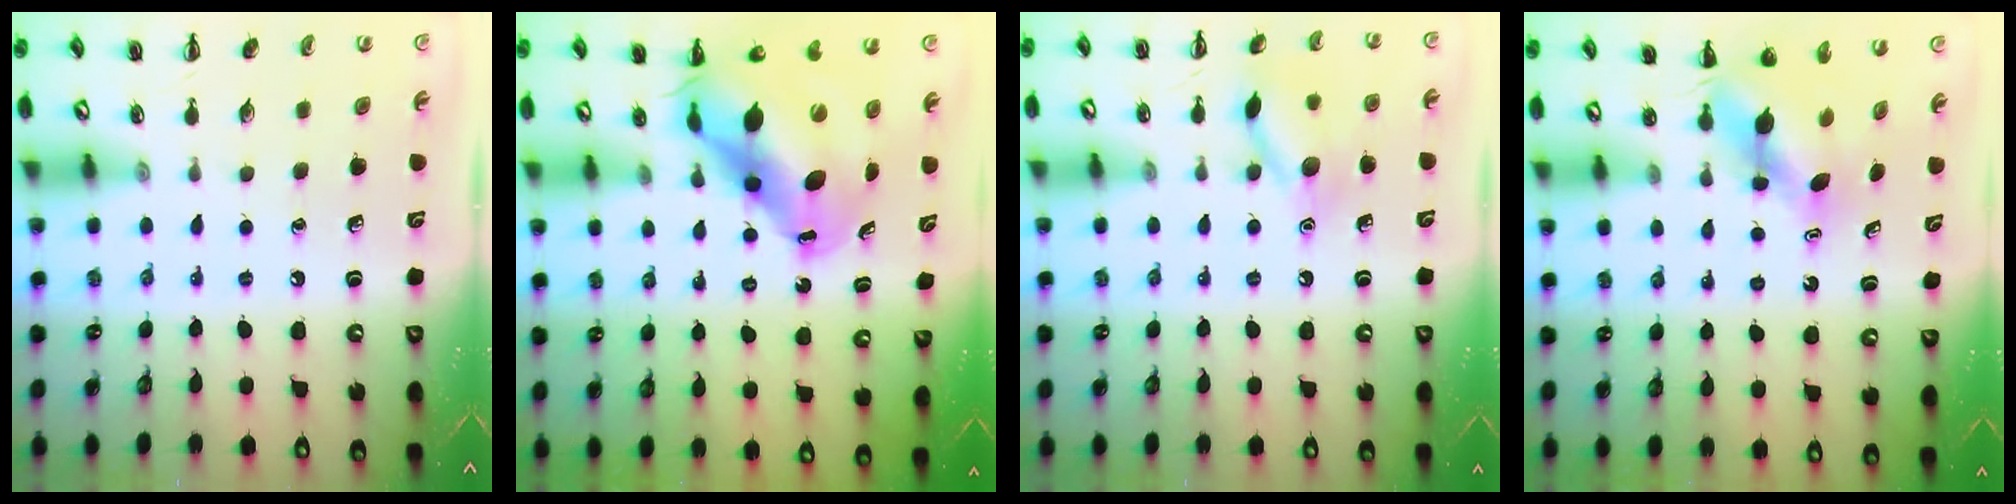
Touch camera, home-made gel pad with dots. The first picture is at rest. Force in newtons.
{"total": 13.4, "press": 12.9, "slide": 3.6}
{"total": 12.0, "press": 12.0, "slide": 0.7}
{"total": 5.2, "press": 5.1, "slide": 0.7}